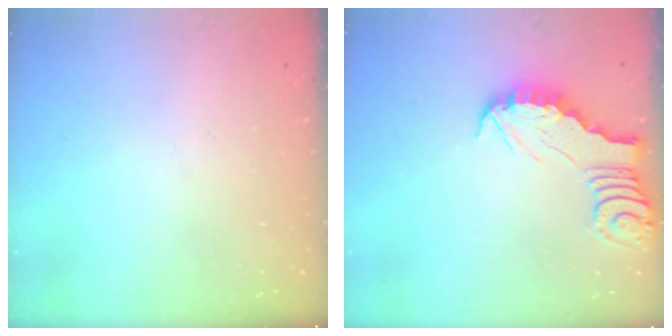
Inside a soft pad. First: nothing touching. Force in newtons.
{"total": 2.6, "press": 2.6, "slide": 0.2}